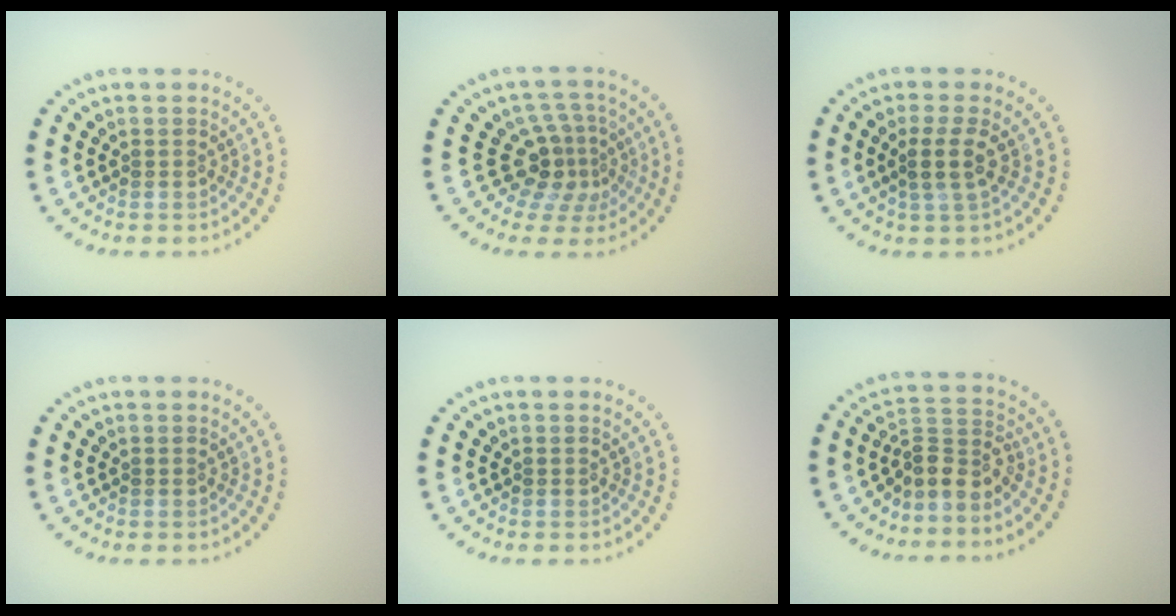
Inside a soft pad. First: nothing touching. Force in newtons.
{"total": 3.8, "press": 2.6, "slide": 2.7}
{"total": 2.5, "press": 2.0, "slide": 1.4}
{"total": 0.0}
{"total": 0.0}
{"total": 3.1, "press": 2.2, "slide": 2.2}